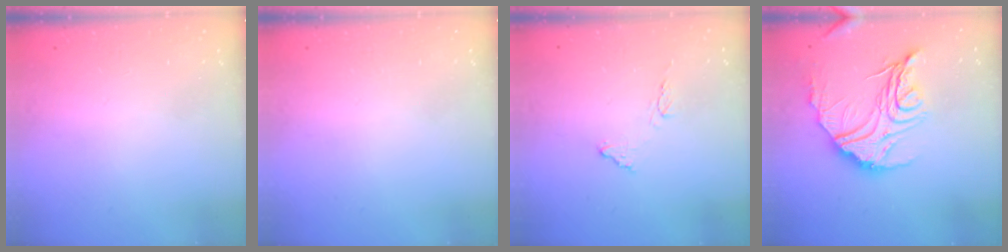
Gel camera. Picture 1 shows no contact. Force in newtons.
{"total": 0.0}
{"total": 9.6, "press": 9.5, "slide": 0.6}
{"total": 20.5, "press": 20.5, "slide": 1.3}